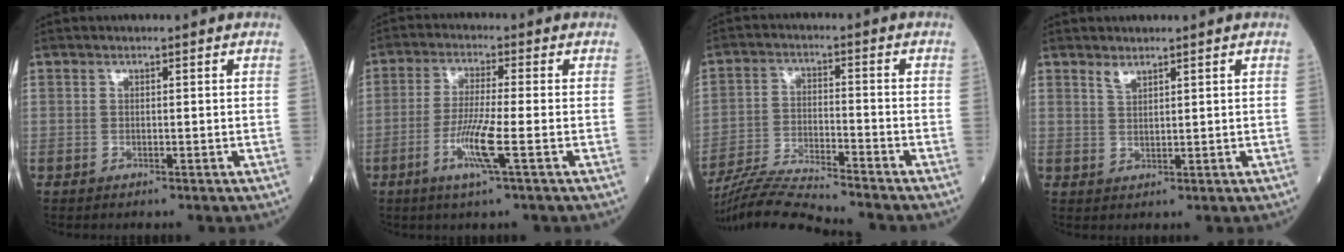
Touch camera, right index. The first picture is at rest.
{"total": 6.7, "force": [-2.5, -0.5, 6.2], "torque": [-0.126, -0.015, -0.052]}
{"total": 10.8, "force": [-10.2, -1.6, 3.0], "torque": [-0.057, -0.017, -0.184]}
{"total": 1.4, "force": [1.3, 0.3, 0.6], "torque": [-0.013, -0.004, 0.027]}